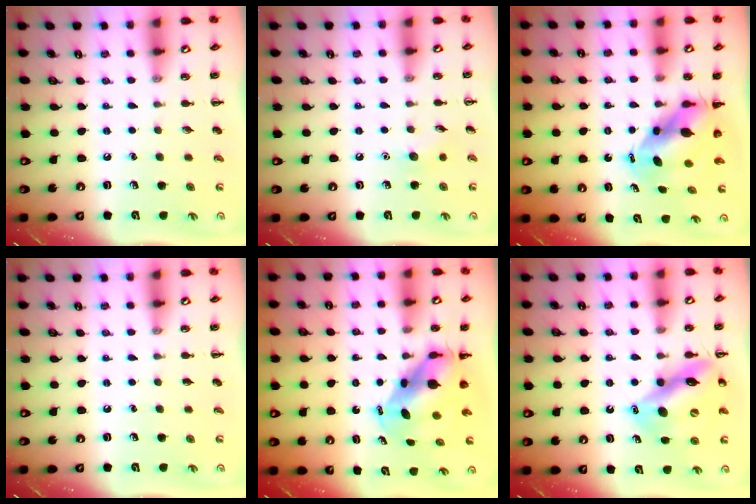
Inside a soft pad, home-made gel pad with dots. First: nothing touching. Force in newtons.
{"total": 6.0, "press": 5.7, "slide": 1.8}
{"total": 7.1, "press": 7.0, "slide": 1.5}
{"total": 0.0}
{"total": 7.0, "press": 6.7, "slide": 2.3}
{"total": 13.7, "press": 13.2, "slide": 3.4}